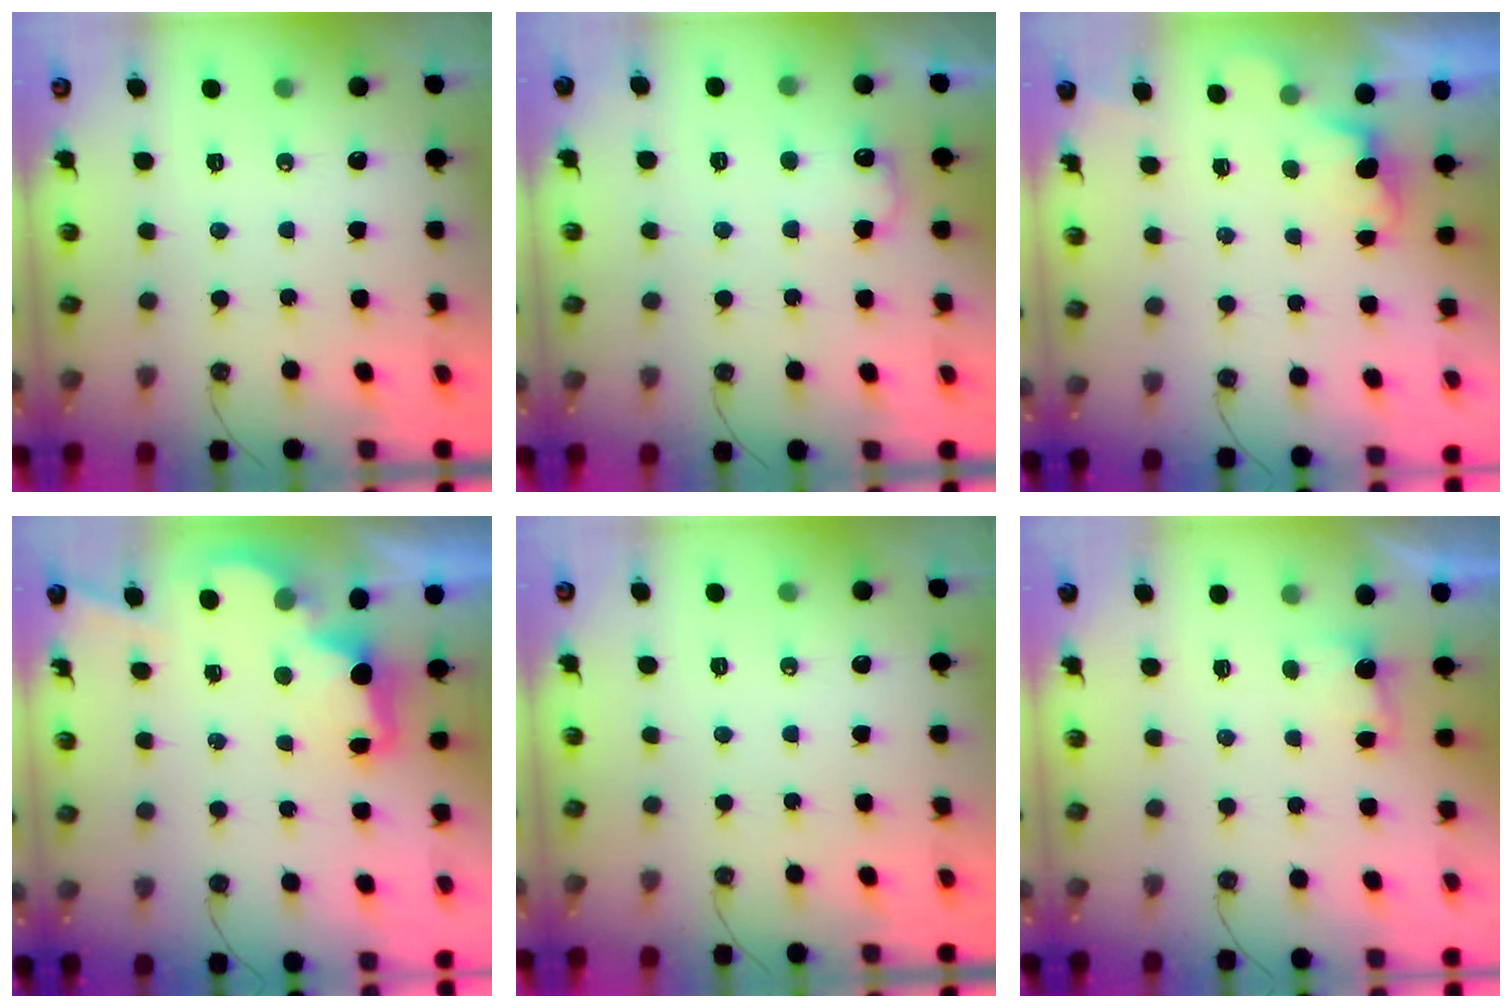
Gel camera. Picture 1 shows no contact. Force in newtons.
{"total": 7.8, "press": 7.8, "slide": 0.6}
{"total": 0.7, "press": 0.2, "slide": 0.7}
{"total": 2.7, "press": 2.5, "slide": 0.8}
{"total": 0.0}
{"total": 2.2, "press": 1.9, "slide": 1.0}